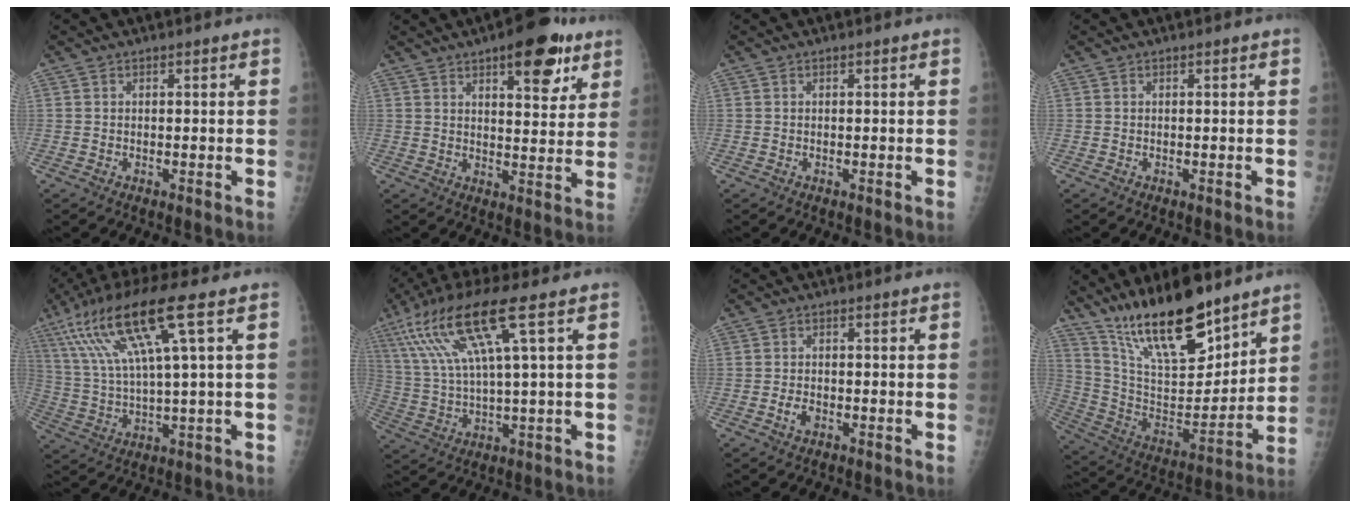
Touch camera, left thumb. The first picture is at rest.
{"total": 12.1, "force": [6.9, 4.8, 8.8], "torque": [-0.083, -0.030, 0.091]}
{"total": 0.0}
{"total": 0.0}
{"total": 15.8, "force": [7.0, 1.6, 14.1], "torque": [-0.296, 0.000, 0.130]}
{"total": 15.1, "force": [6.7, 1.6, 13.4], "torque": [-0.293, -0.001, 0.128]}
{"total": 2.1, "force": [-0.9, 1.3, 1.4], "torque": [-0.025, 0.003, -0.015]}
{"total": 22.1, "force": [16.1, 7.1, 13.4], "torque": [-0.191, -0.088, 0.292]}